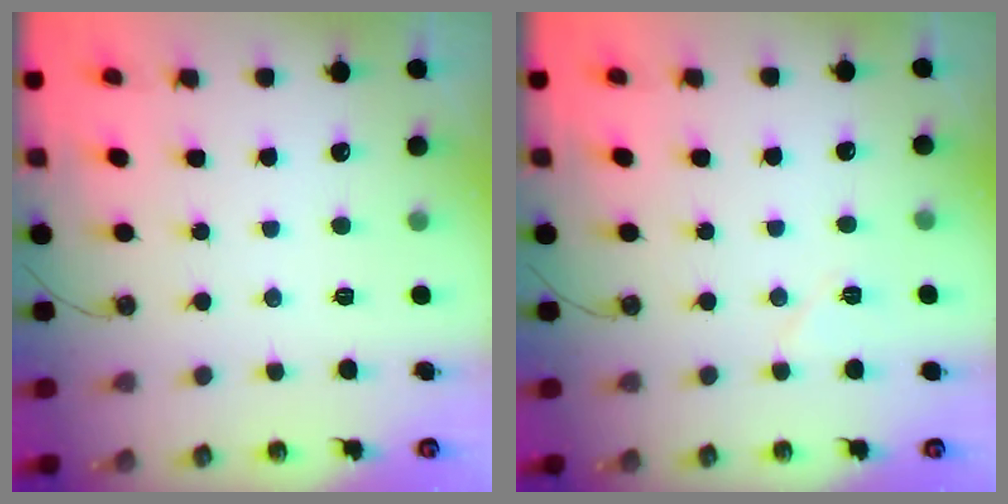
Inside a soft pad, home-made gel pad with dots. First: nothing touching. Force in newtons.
{"total": 4.5, "press": 4.0, "slide": 2.0}